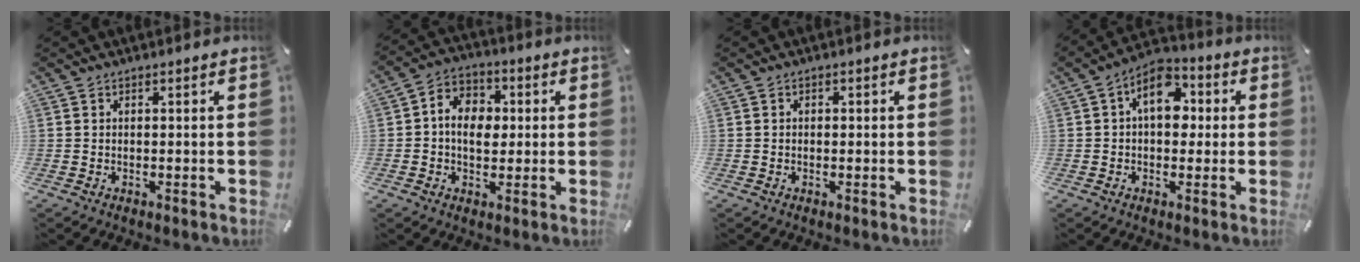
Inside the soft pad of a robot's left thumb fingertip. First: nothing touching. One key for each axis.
{"total": 8.0, "fx": -0.2, "fy": 6.4, "fz": 4.8, "tx": -0.086, "ty": 0.015, "tz": -0.004}
{"total": 0.6, "fx": -0.1, "fy": 0.5, "fz": 0.3, "tx": -0.004, "ty": 0.004, "tz": -0.004}
{"total": 9.7, "fx": 1.7, "fy": 6.4, "fz": 7.1, "tx": -0.095, "ty": 0.003, "tz": 0.028}